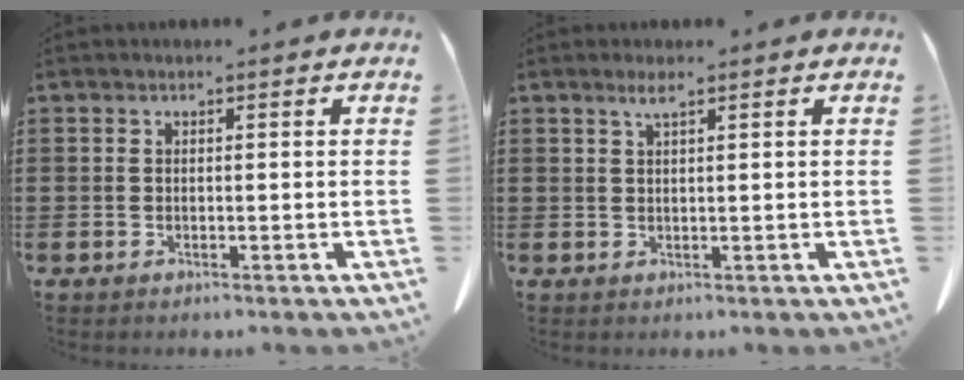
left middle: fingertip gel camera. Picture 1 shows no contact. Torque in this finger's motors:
{"motor_torque": [0.49, 0.12, 0.04, 0.06]}